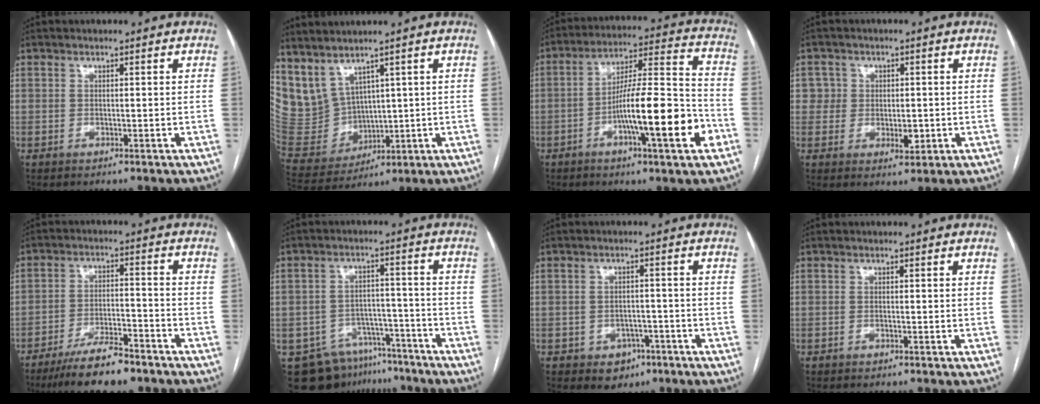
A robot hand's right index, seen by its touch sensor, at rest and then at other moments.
{"total": 9.5, "force": [6.3, 5.8, 4.0], "torque": [-0.103, 0.002, 0.159]}
{"total": 16.8, "force": [-5.9, 1.6, 15.6], "torque": [-0.255, 0.004, -0.092]}
{"total": 4.3, "force": [0.2, 4.0, 1.5], "torque": [-0.005, 0.004, 0.005]}
{"total": 10.1, "force": [-8.1, 2.4, 5.6], "torque": [-0.096, -0.011, -0.140]}
{"total": 12.2, "force": [-9.2, 7.6, 2.6], "torque": [-0.038, 0.031, -0.131]}
{"total": 4.5, "force": [-2.3, 3.5, 1.4], "torque": [-0.012, 0.009, -0.023]}
{"total": 0.0}